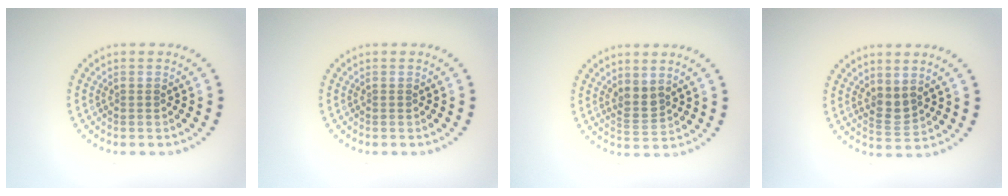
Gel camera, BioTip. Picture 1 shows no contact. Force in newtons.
{"total": 0.0}
{"total": 1.9, "press": 1.6, "slide": 1.0}
{"total": 1.8, "press": 1.6, "slide": 1.0}